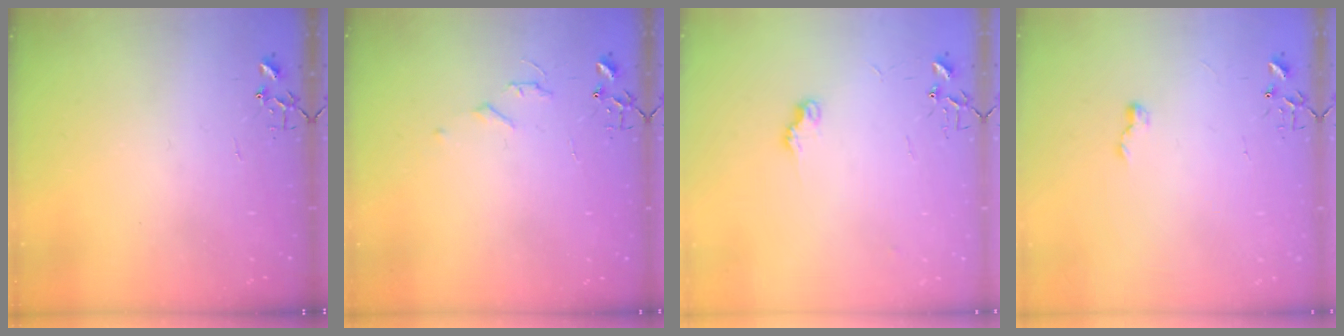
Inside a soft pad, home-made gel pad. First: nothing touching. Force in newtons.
{"total": 5.0, "press": 5.0, "slide": 0.7}
{"total": 7.1, "press": 7.1, "slide": 0.5}
{"total": 5.7, "press": 5.6, "slide": 0.7}